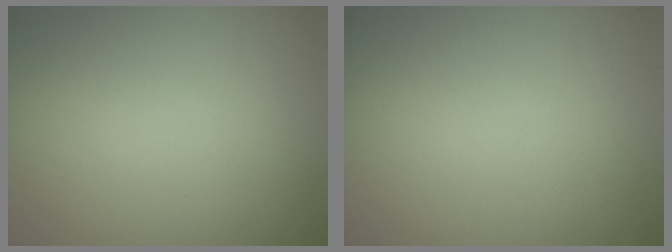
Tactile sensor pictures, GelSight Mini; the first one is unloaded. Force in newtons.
{"total": 0.0}